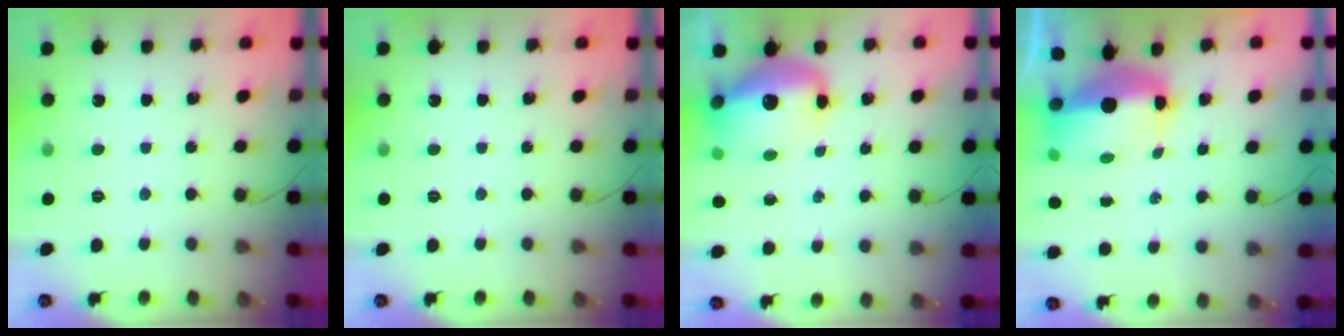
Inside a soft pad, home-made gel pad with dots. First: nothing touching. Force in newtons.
{"total": 0.0}
{"total": 14.5, "press": 14.1, "slide": 3.5}
{"total": 9.0, "press": 8.8, "slide": 1.8}